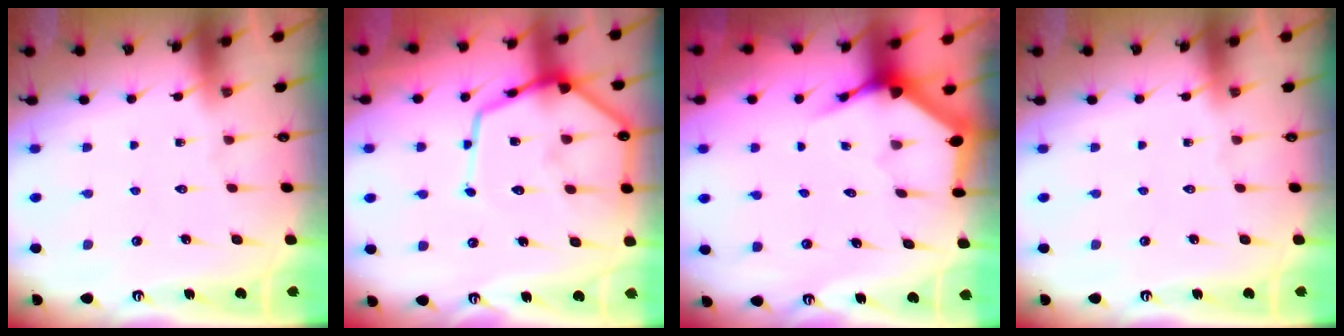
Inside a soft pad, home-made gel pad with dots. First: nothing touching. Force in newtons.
{"total": 15.1, "press": 15.0, "slide": 1.5}
{"total": 3.8, "press": 3.8, "slide": 0.4}
{"total": 0.0}